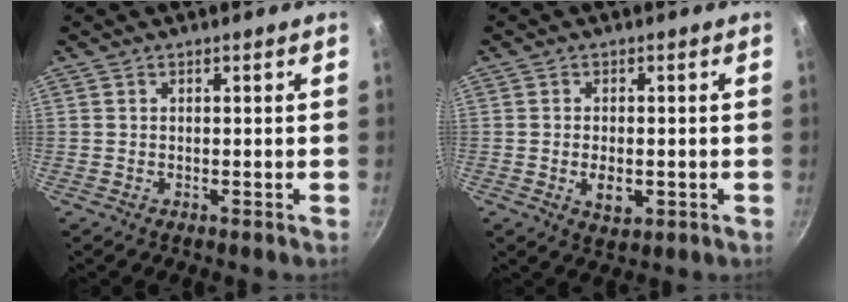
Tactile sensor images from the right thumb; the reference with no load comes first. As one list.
[{"total": 4.3, "force": [-0.9, 2.5, 3.4], "torque": [-0.056, -0.002, -0.009]}]